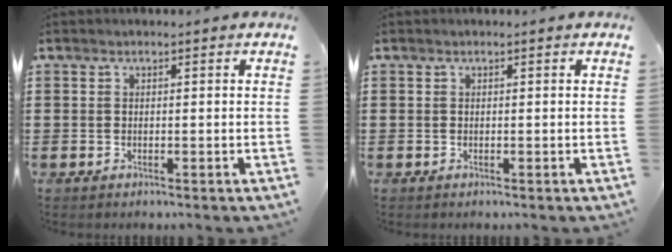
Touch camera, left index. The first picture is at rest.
{"total": 0.0}